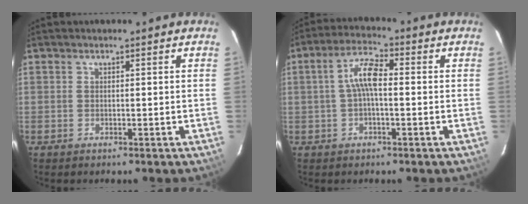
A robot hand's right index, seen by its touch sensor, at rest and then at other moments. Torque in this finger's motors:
{"motor_torque": [0.38, -0.08, 0.32, 0.13]}